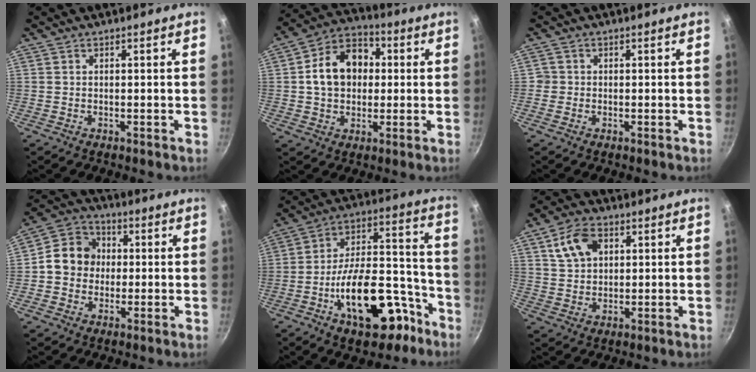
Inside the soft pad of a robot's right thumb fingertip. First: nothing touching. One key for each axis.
{"total": 13.3, "fx": 1.3, "fy": 10.2, "fz": 8.4, "tx": -0.108, "ty": 0.026, "tz": 0.008}
{"total": 1.3, "fx": -0.3, "fy": 1.2, "fz": 0.2, "tx": 0.002, "ty": 0.004, "tz": -0.008}
{"total": 10.0, "fx": 0.2, "fy": 8.9, "fz": 4.6, "tx": -0.043, "ty": 0.018, "tz": -0.019}
{"total": 21.7, "fx": -10.4, "fy": 10.9, "fz": 15.6, "tx": -0.199, "ty": 0.092, "tz": -0.147}
{"total": 8.5, "fx": 3.2, "fy": 5.8, "fz": 5.4, "tx": -0.085, "ty": 0.001, "tz": 0.057}